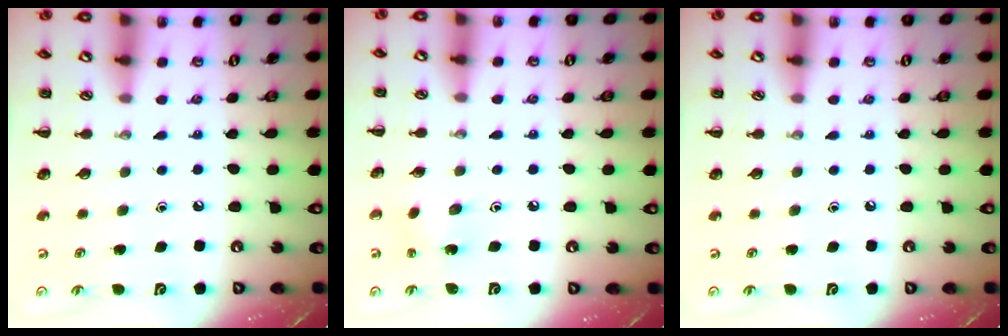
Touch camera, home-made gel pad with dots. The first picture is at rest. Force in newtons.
{"total": 1.6, "press": 1.5, "slide": 0.5}
{"total": 0.0}